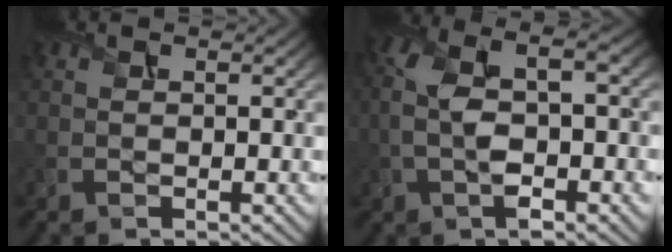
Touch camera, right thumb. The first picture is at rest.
{"total": 8.1, "force": [-1.0, 3.4, 7.3], "torque": [-0.158, 0.006, -0.019]}